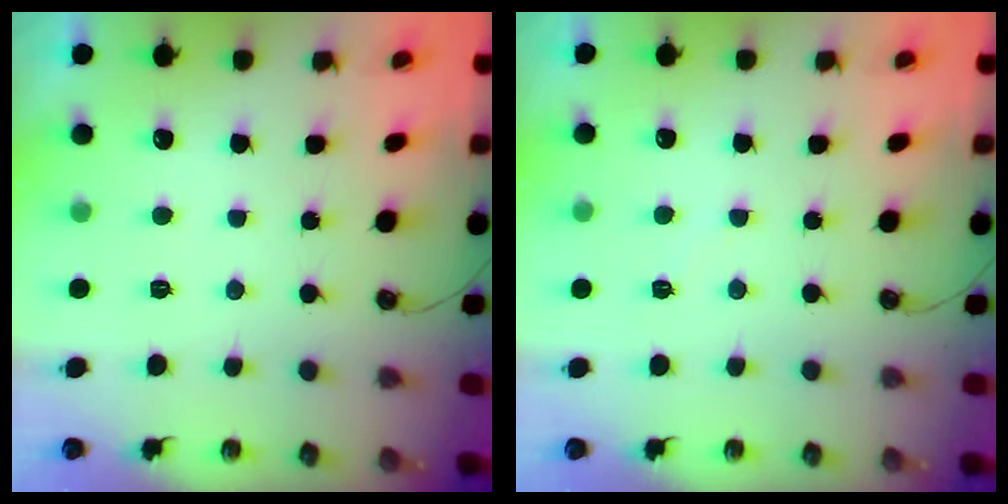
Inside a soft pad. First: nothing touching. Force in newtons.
{"total": 3.5, "press": 3.5, "slide": 0.4}